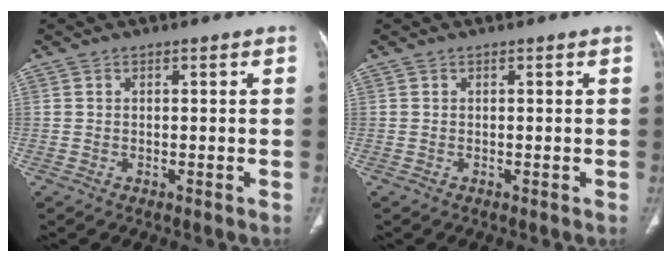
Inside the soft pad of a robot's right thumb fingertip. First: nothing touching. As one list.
[{"total": 0.0}]